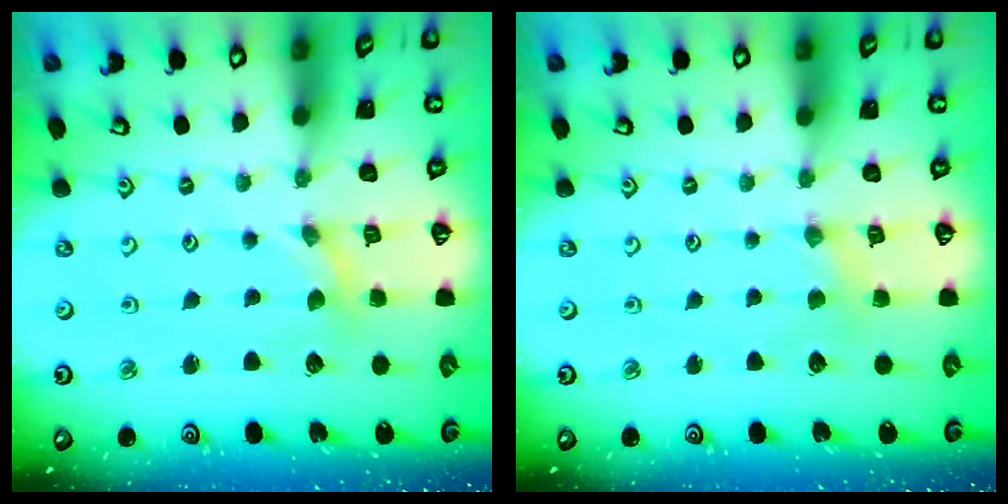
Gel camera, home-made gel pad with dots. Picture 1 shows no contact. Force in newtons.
{"total": 2.8, "press": 2.7, "slide": 0.5}